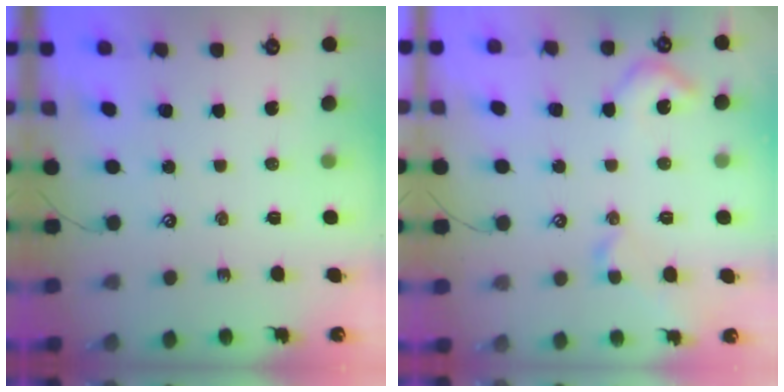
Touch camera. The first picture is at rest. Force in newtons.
{"total": 6.2, "press": 6.1, "slide": 0.8}